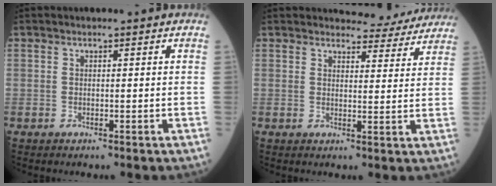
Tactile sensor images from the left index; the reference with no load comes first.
{"total": 7.1, "force": [6.9, 1.7, 0.3], "torque": [0.005, -0.009, 0.069]}